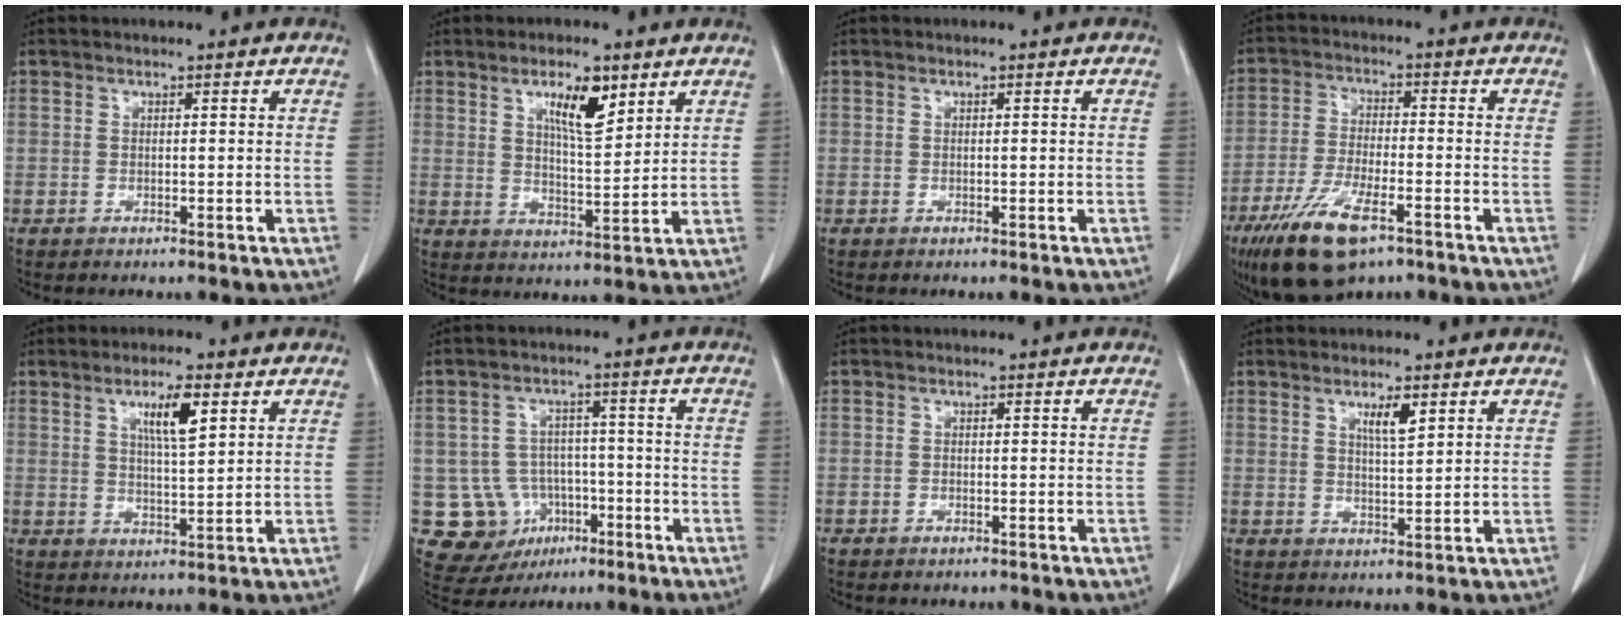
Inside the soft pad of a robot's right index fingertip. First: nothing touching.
{"total": 7.3, "force": [4.0, 1.9, 5.8], "torque": [-0.101, -0.002, 0.070]}
{"total": 0.0}
{"total": 12.2, "force": [-7.4, 3.8, 8.9], "torque": [-0.174, -0.019, -0.126]}
{"total": 5.8, "force": [2.7, 0.7, 5.1], "torque": [-0.089, -0.001, 0.048]}
{"total": 9.8, "force": [-3.1, 9.0, 2.1], "torque": [-0.052, 0.019, -0.032]}
{"total": 0.7, "force": [-0.6, 0.3, 0.1], "torque": [-0.007, 0.000, -0.008]}
{"total": 3.5, "force": [1.9, 0.5, 2.9], "torque": [-0.050, -0.002, 0.035]}